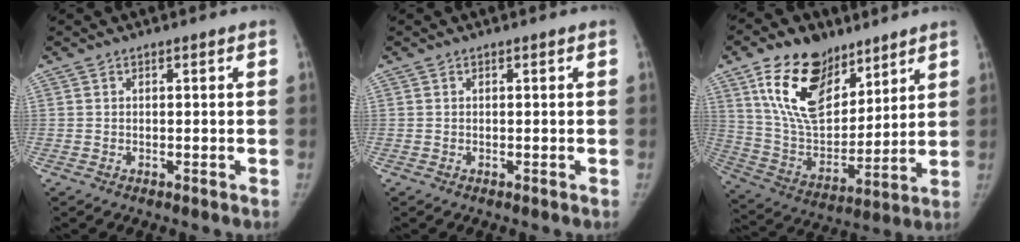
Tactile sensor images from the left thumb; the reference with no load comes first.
{"total": 0.0}
{"total": 19.8, "force": [11.3, 11.4, 11.5], "torque": [-0.163, -0.050, 0.215]}